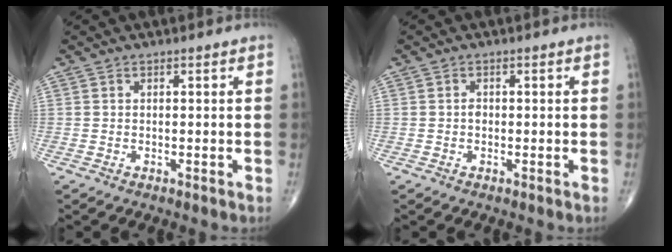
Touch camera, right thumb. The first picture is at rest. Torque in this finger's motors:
{"motor_torque": [0.23, -0.06, 0.20, -0.08, -0.03]}